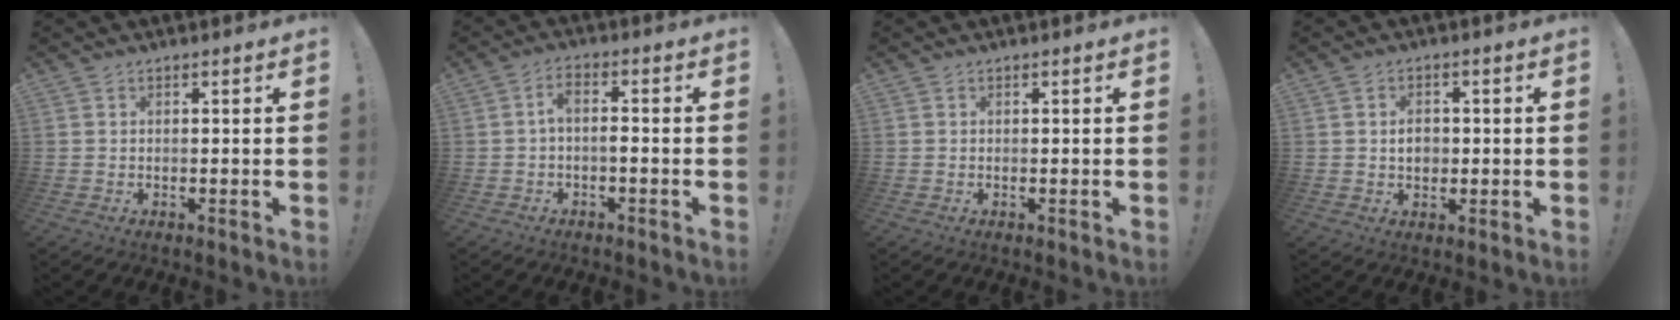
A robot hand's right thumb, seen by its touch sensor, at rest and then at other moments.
{"total": 3.8, "force": [-0.7, 1.3, 3.5], "torque": [-0.073, -0.002, -0.015]}
{"total": 0.0}
{"total": 4.6, "force": [-0.1, 3.7, 2.8], "torque": [-0.033, 0.003, -0.004]}